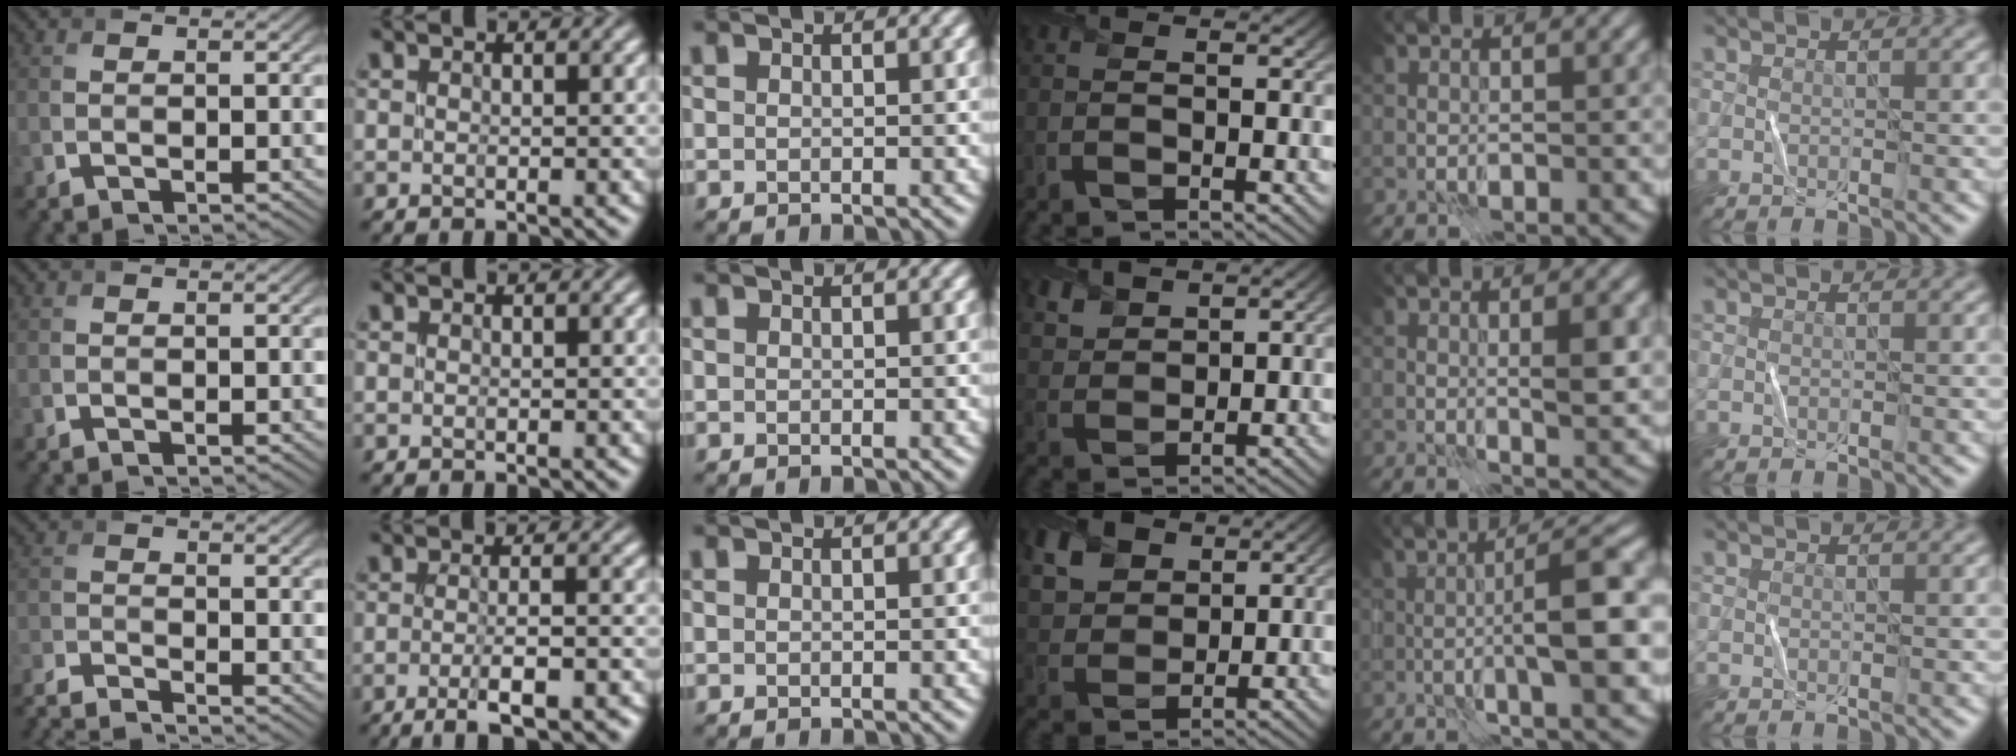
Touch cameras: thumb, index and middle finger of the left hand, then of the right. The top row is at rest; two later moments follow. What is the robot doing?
{"motion": "fold", "object": "shorts"}